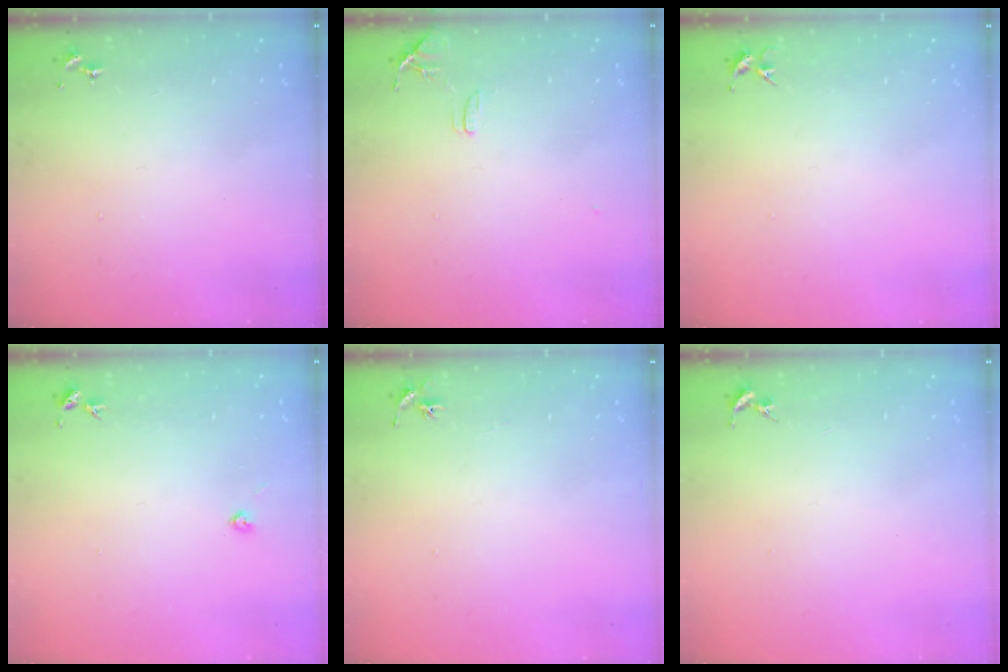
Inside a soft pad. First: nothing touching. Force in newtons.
{"total": 7.7, "press": 7.7, "slide": 0.7}
{"total": 3.7, "press": 3.7, "slide": 0.4}
{"total": 2.2, "press": 2.2, "slide": 0.3}
{"total": 2.9, "press": 2.9, "slide": 0.3}
{"total": 0.0}